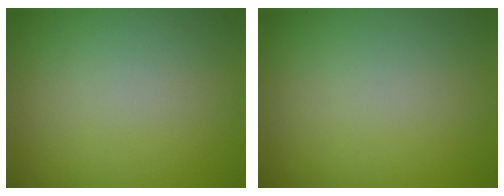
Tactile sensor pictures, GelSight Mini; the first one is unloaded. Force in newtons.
{"total": 0.0}